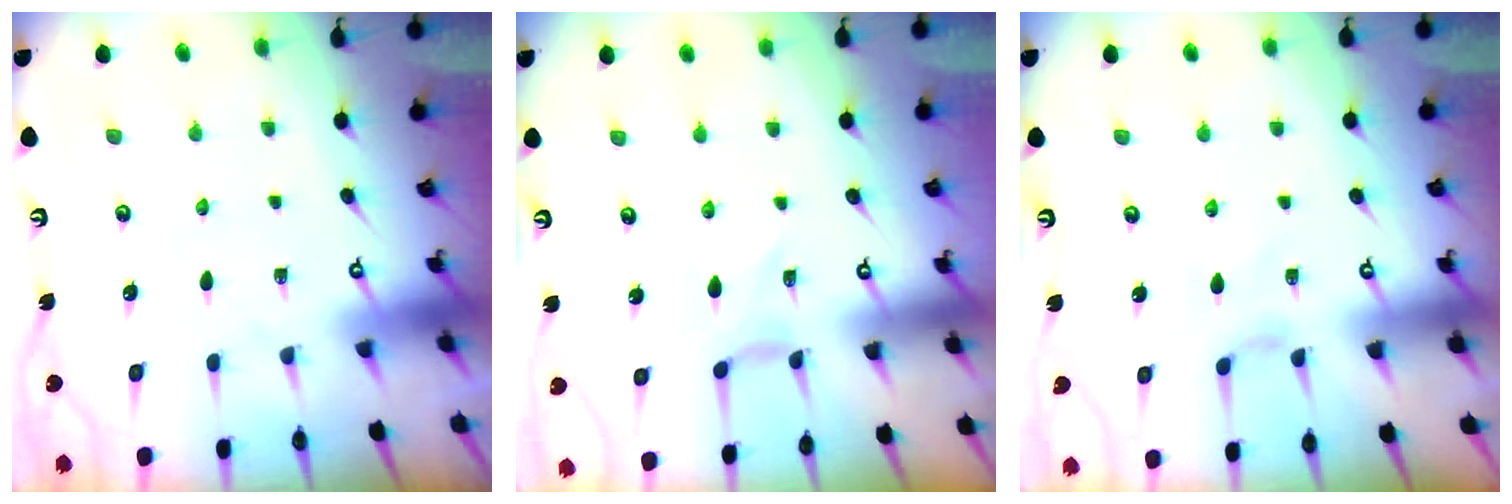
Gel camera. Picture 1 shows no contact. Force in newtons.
{"total": 0.9, "press": 0.8, "slide": 0.4}
{"total": 1.9, "press": 1.8, "slide": 0.5}